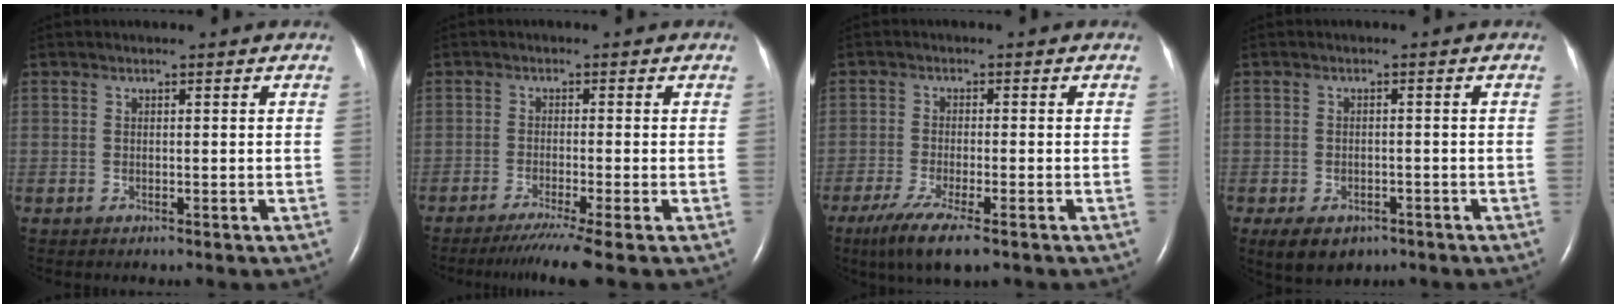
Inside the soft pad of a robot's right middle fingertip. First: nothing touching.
{"total": 6.6, "force": [-5.0, -1.5, 4.1], "torque": [-0.058, -0.023, -0.082]}
{"total": 7.2, "force": [-4.5, 0.9, 5.5], "torque": [-0.104, -0.021, -0.073]}
{"total": 5.7, "force": [-3.7, 3.5, 2.7], "torque": [-0.045, -0.002, -0.048]}